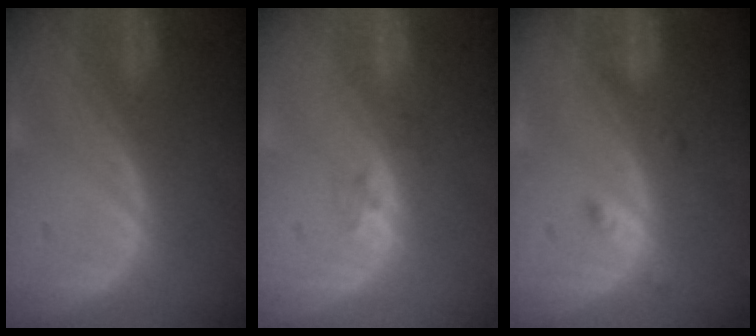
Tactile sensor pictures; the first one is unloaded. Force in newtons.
{"total": 1.9, "press": 1.4, "slide": 1.2}
{"total": 1.6, "press": 1.5, "slide": 0.1}